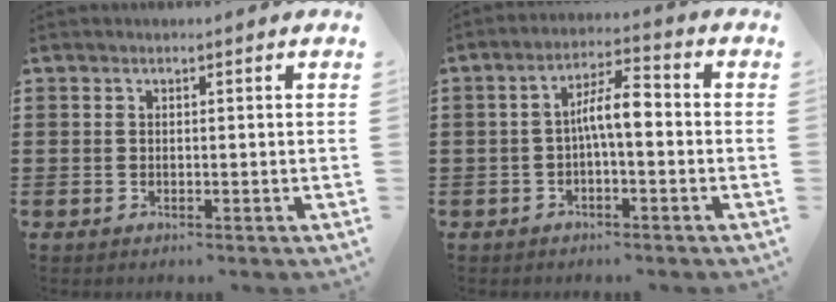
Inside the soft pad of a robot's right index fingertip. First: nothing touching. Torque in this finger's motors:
{"motor_torque": [1.31, -0.54, 0.62, 0.08]}